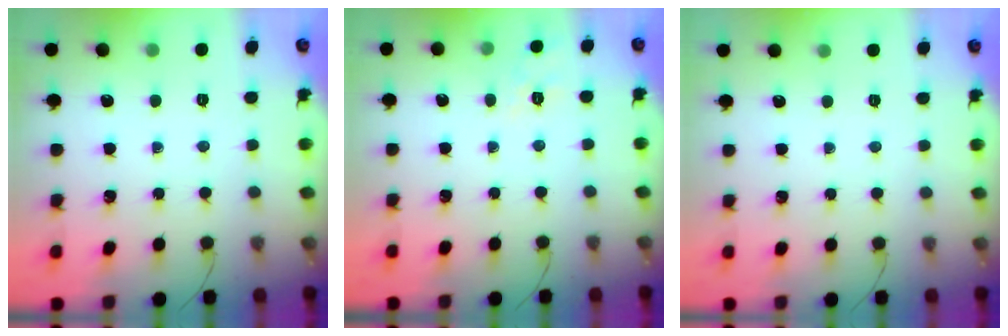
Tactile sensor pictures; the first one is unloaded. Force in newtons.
{"total": 8.9, "press": 8.7, "slide": 1.7}
{"total": 2.4, "press": 2.3, "slide": 0.5}